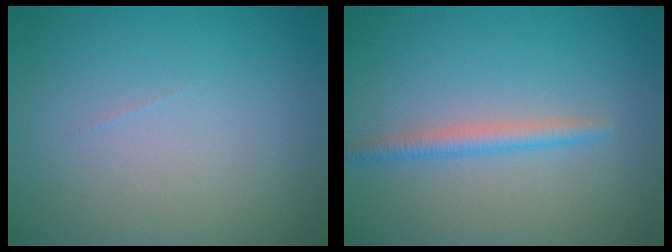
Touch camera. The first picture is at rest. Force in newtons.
{"total": 1.9, "press": 1.9, "slide": 0.1}